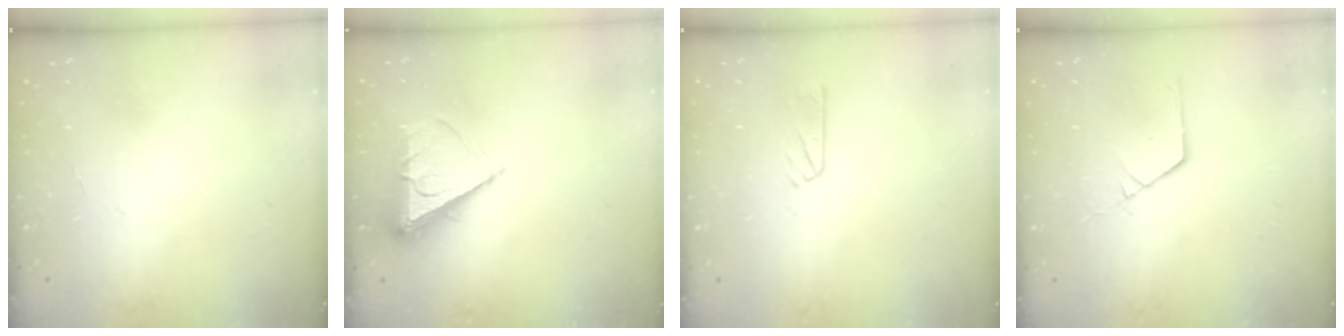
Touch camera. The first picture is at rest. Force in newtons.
{"total": 7.0, "press": 7.0, "slide": 0.8}
{"total": 5.3, "press": 5.3, "slide": 0.3}
{"total": 1.3, "press": 1.3, "slide": 0.2}